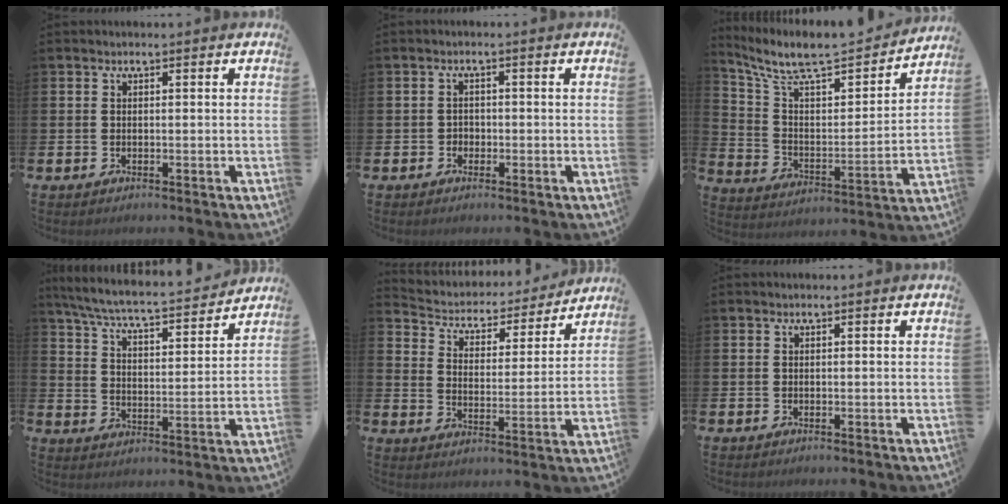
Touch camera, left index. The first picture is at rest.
{"total": 1.4, "force": [-0.6, 1.3, 0.2], "torque": [-0.004, 0.003, -0.016]}
{"total": 9.5, "force": [8.3, 2.4, 3.9], "torque": [-0.117, -0.058, 0.142]}
{"total": 6.5, "force": [6.0, 0.6, 2.3], "torque": [-0.075, -0.047, 0.099]}
{"total": 4.7, "force": [4.4, 1.7, 0.7], "torque": [-0.047, -0.039, 0.068]}
{"total": 0.0}